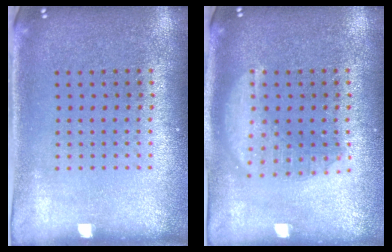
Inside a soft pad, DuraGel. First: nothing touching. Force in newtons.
{"total": 1.8, "press": 1.8, "slide": 0.2}